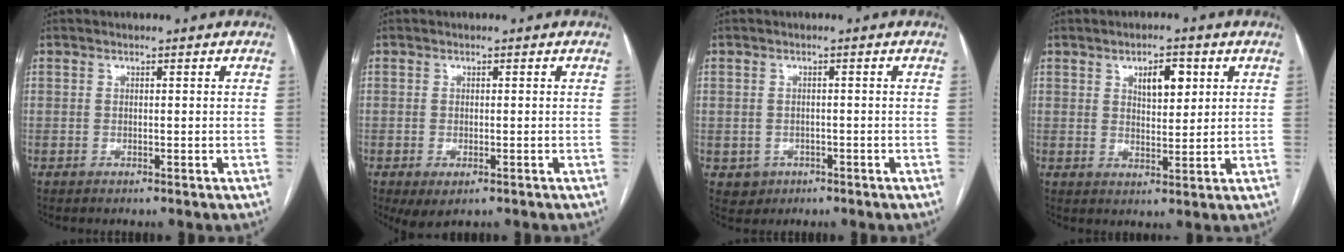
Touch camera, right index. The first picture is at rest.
{"total": 3.3, "force": [-1.7, 1.4, 2.4], "torque": [-0.034, -0.006, -0.018]}
{"total": 2.9, "force": [-1.1, 2.6, 0.3], "torque": [0.000, 0.008, -0.009]}
{"total": 5.1, "force": [2.2, 2.1, 4.1], "torque": [-0.068, 0.003, 0.038]}